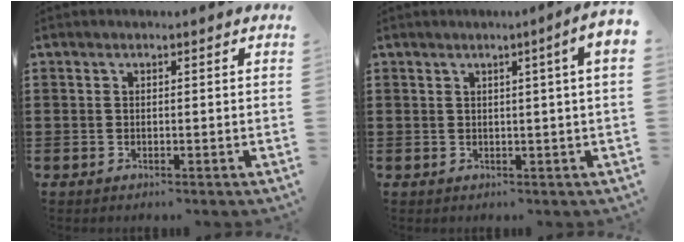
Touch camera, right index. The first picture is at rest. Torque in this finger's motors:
{"motor_torque": [0.98, -0.17, 0.25, 0.10]}